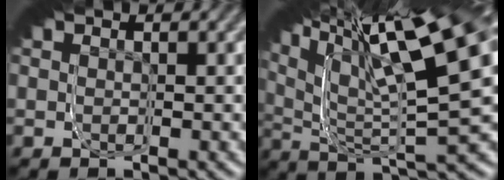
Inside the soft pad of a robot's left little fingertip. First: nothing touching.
{"total": 13.7, "force": [6.0, 3.3, 11.9], "torque": [-0.144, 0.078, 0.064]}